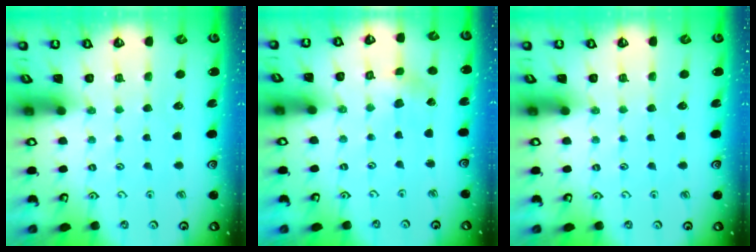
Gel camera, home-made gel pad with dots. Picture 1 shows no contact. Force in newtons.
{"total": 2.2, "press": 2.2, "slide": 0.3}
{"total": 0.0}